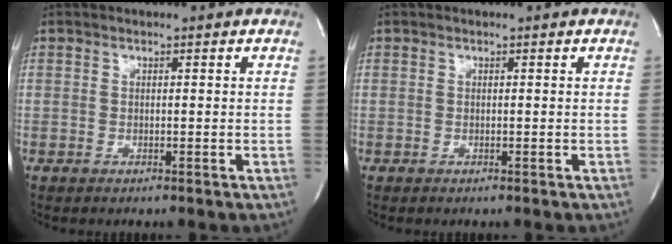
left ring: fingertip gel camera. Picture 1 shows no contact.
{"total": 0.0}